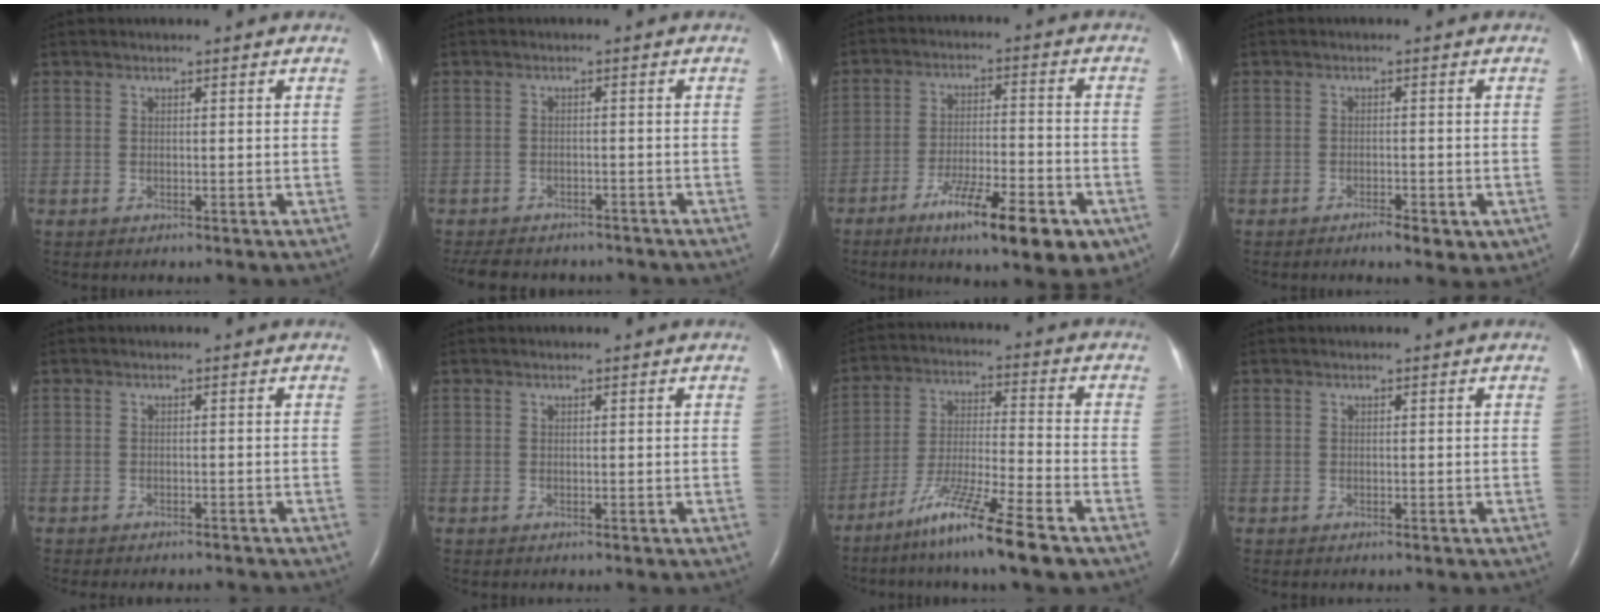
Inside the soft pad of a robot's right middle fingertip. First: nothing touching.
{"total": 10.7, "force": [-9.3, 4.1, 3.4], "torque": [-0.071, 0.000, -0.118]}
{"total": 14.4, "force": [-8.0, 2.9, 11.6], "torque": [-0.153, -0.007, -0.118]}
{"total": 3.6, "force": [-1.8, 1.3, 2.8], "torque": [-0.040, 0.001, -0.019]}
{"total": 4.5, "force": [-4.2, 0.9, 1.3], "torque": [-0.012, -0.005, -0.052]}
{"total": 0.0}
{"total": 12.5, "force": [-8.5, -0.3, 9.1], "torque": [-0.177, -0.036, -0.155]}
{"total": 0.0}